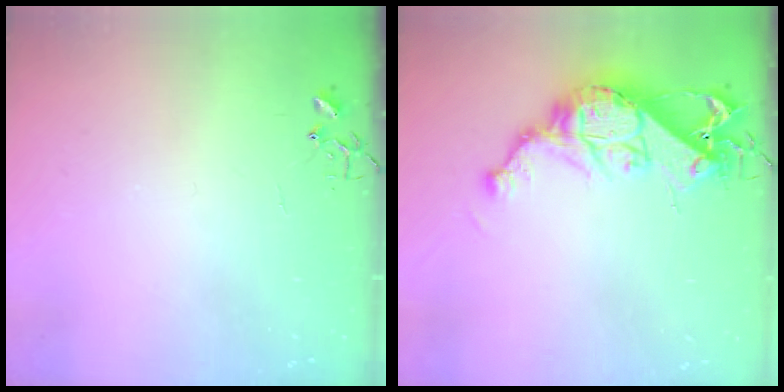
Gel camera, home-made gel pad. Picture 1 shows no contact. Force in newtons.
{"total": 14.9, "press": 14.8, "slide": 1.0}